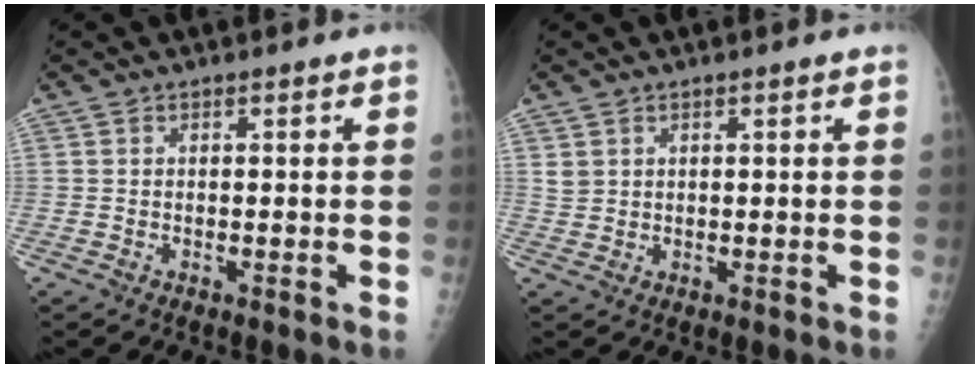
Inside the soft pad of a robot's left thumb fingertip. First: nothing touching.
{"total": 1.6, "force": [0.8, 1.3, 0.4], "torque": [0.006, -0.003, 0.015]}